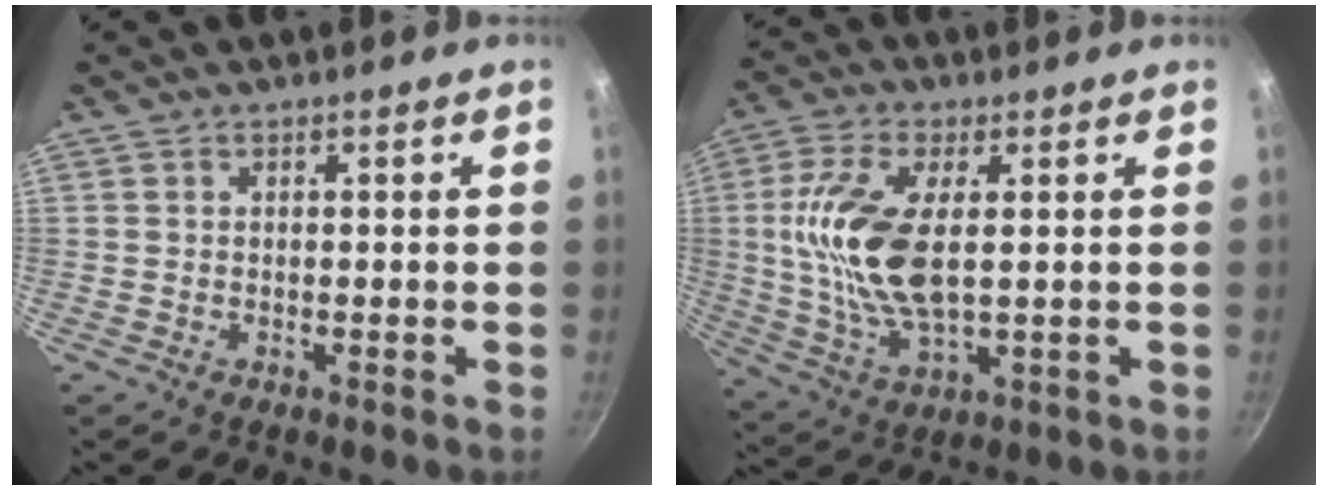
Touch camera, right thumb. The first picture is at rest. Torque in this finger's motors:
{"motor_torque": [1.87, 2.14, 2.16, -0.07, 0.47]}